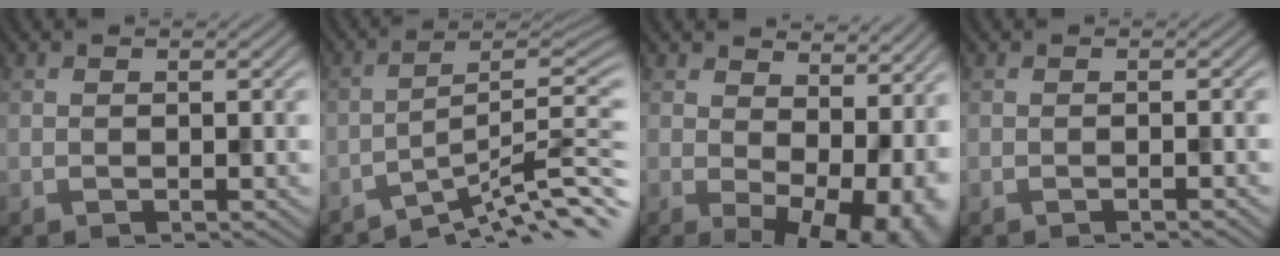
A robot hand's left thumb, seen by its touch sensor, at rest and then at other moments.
{"total": 9.9, "force": [-6.5, 1.5, 7.3], "torque": [-0.101, 0.005, -0.112]}
{"total": 12.8, "force": [0.9, 7.4, 10.5], "torque": [-0.128, -0.027, 0.055]}
{"total": 0.6, "force": [-0.5, 0.0, 0.4], "torque": [-0.004, 0.002, -0.010]}